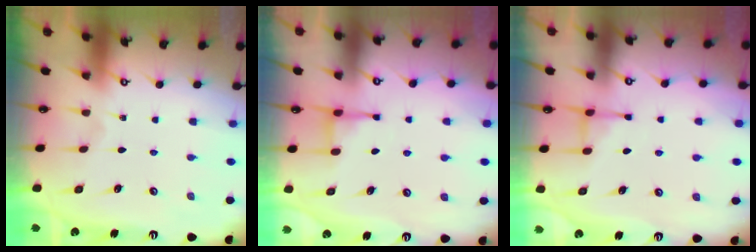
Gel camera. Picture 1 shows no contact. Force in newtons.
{"total": 3.7, "press": 3.7, "slide": 0.6}
{"total": 3.9, "press": 3.8, "slide": 0.7}